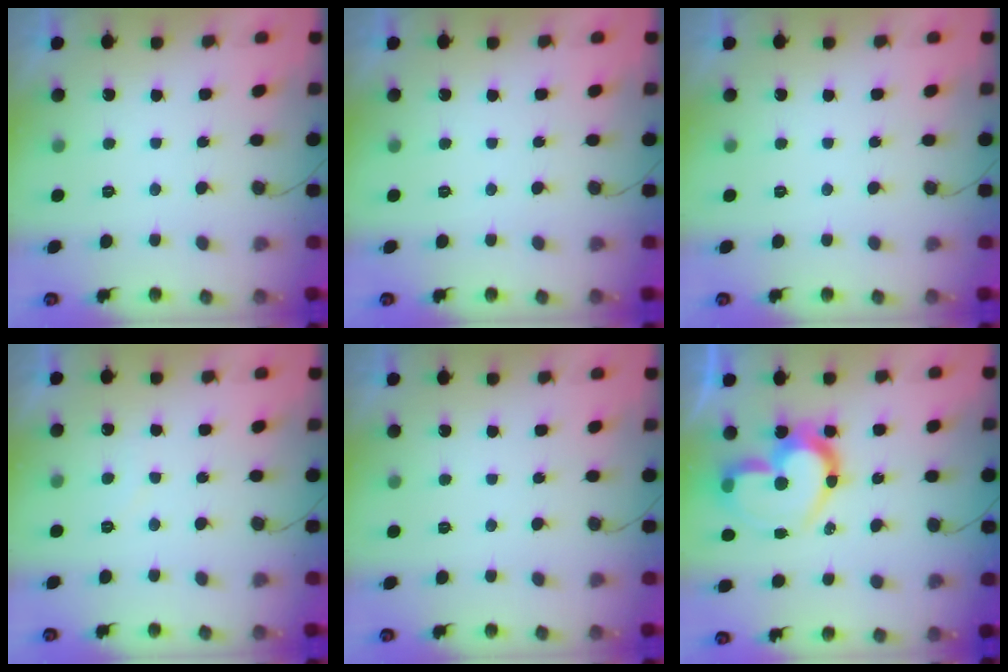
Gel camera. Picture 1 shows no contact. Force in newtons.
{"total": 0.0}
{"total": 0.0}
{"total": 4.0, "press": 4.0, "slide": 0.3}
{"total": 0.0}
{"total": 18.9, "press": 18.8, "slide": 1.9}